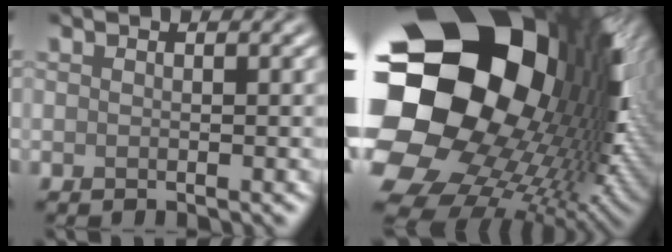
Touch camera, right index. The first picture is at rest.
{"total": 23.3, "force": [1.4, 18.5, 14.2], "torque": [-0.246, -0.027, 0.000]}